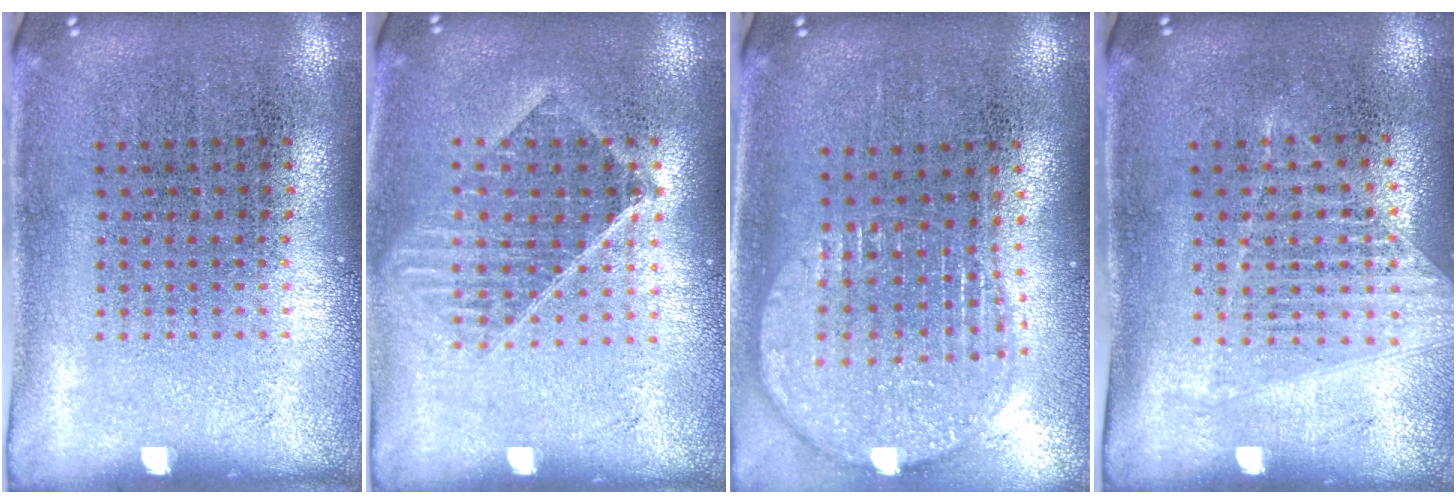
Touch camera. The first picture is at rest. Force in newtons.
{"total": 1.4, "press": 1.3, "slide": 0.6}
{"total": 1.9, "press": 1.6, "slide": 1.0}
{"total": 1.2, "press": 1.1, "slide": 0.5}